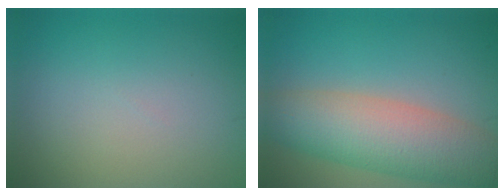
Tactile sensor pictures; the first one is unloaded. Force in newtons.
{"total": 8.0, "press": 8.0, "slide": 0.4}